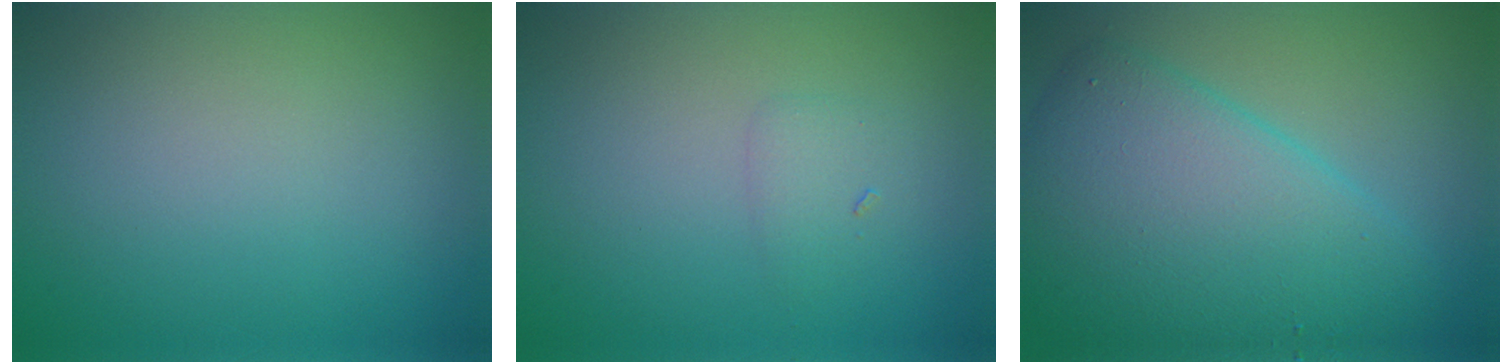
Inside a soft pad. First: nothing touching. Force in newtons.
{"total": 1.2, "press": 1.2, "slide": 0.1}
{"total": 9.3, "press": 9.3, "slide": 0.1}